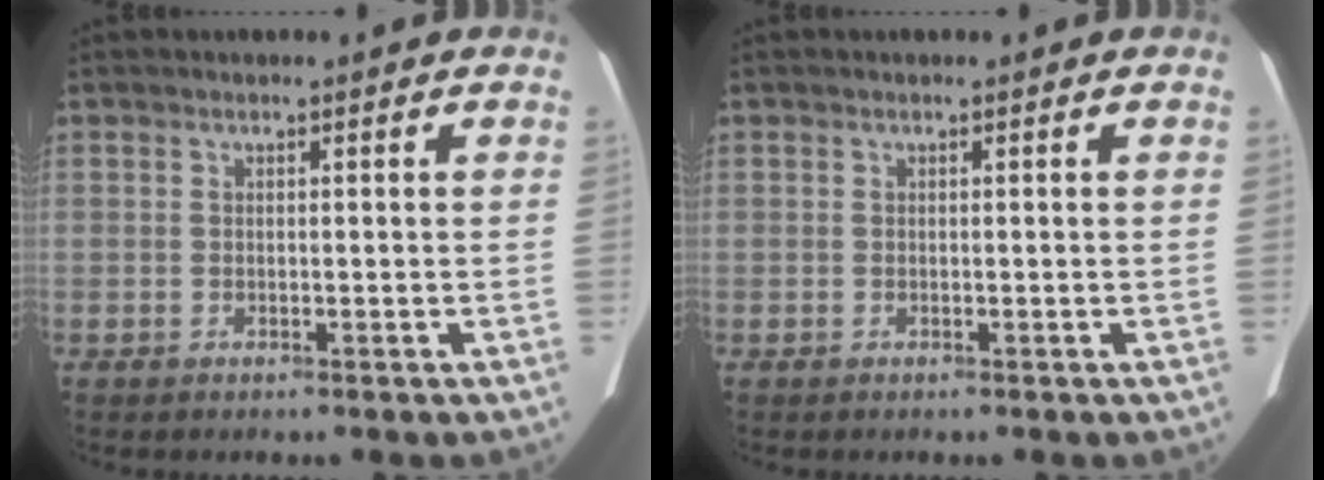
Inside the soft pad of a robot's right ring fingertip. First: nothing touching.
{"total": 0.0}